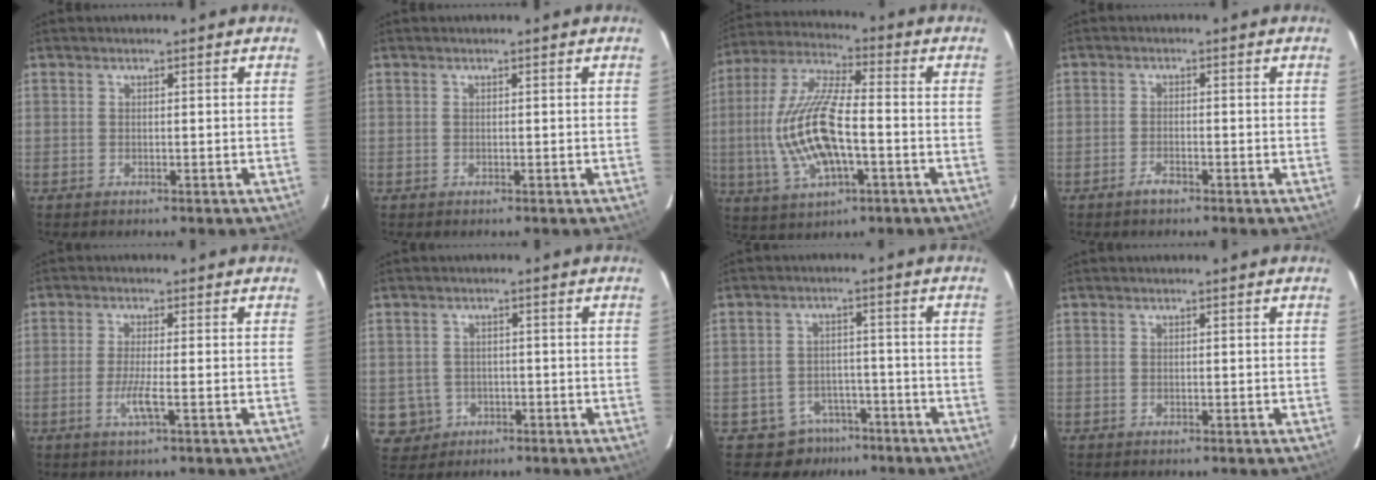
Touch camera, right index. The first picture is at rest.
{"total": 0.0}
{"total": 16.5, "force": [-2.8, 5.9, 15.2], "torque": [-0.318, 0.000, -0.051]}
{"total": 2.0, "force": [-1.5, 0.6, 1.2], "torque": [-0.028, 0.001, -0.028]}
{"total": 3.8, "force": [-1.3, -0.3, 3.5], "torque": [-0.074, -0.007, -0.030]}
{"total": 5.1, "force": [-1.3, 5.0, 0.5], "torque": [-0.020, 0.016, -0.008]}
{"total": 6.7, "force": [-4.7, 4.7, 0.4], "torque": [-0.017, 0.030, -0.062]}
{"total": 0.0}